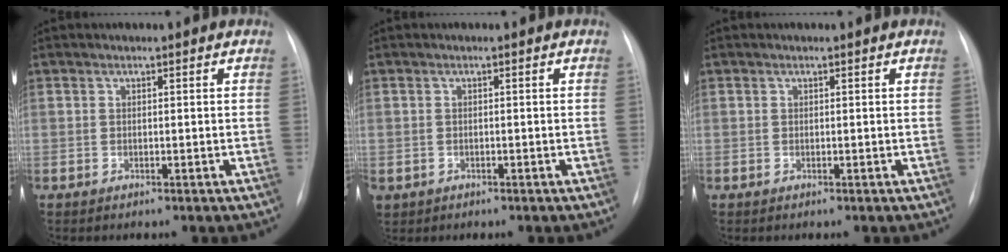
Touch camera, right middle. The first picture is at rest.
{"total": 1.1, "force": [-0.5, 1.0, 0.2], "torque": [-0.007, 0.004, -0.001]}
{"total": 0.0}